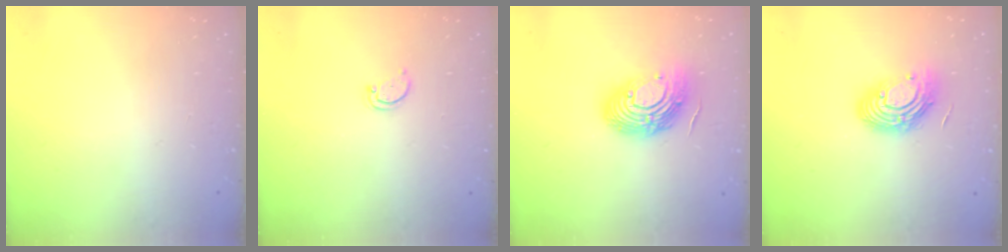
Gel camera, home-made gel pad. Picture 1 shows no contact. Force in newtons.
{"total": 2.6, "press": 2.5, "slide": 0.4}
{"total": 14.7, "press": 14.6, "slide": 1.2}
{"total": 12.0, "press": 12.0, "slide": 1.1}